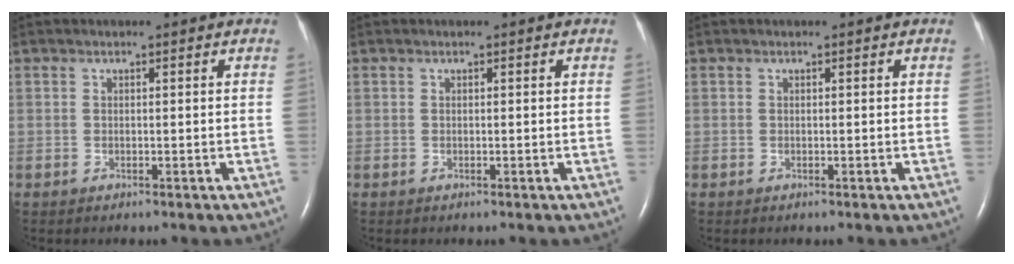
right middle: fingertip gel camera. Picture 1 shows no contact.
{"total": 0.0}
{"total": 0.0}